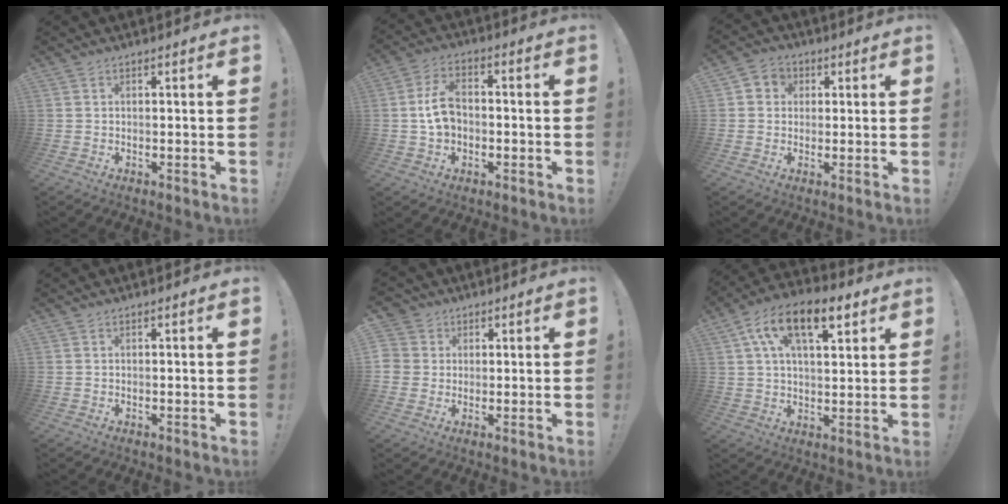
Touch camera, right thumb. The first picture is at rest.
{"total": 8.8, "force": [-0.4, 6.4, 6.0], "torque": [-0.095, 0.015, -0.005]}
{"total": 4.7, "force": [0.5, 4.4, 1.4], "torque": [-0.020, 0.005, 0.009]}
{"total": 0.0}
{"total": 5.1, "force": [1.1, 4.8, 1.1], "torque": [-0.023, -0.004, 0.020]}
{"total": 14.9, "force": [7.0, 6.9, 11.2], "torque": [-0.181, -0.014, 0.119]}